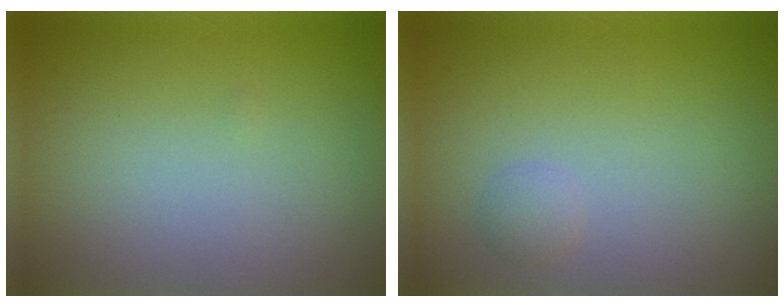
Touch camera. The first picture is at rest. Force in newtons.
{"total": 1.0, "press": 1.0, "slide": 0.1}